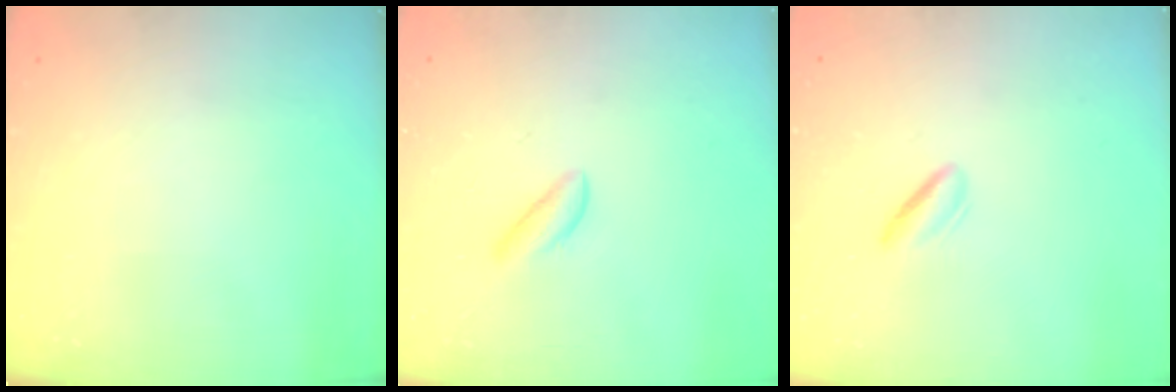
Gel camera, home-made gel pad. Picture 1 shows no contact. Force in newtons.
{"total": 2.7, "press": 2.7, "slide": 0.3}
{"total": 1.4, "press": 1.2, "slide": 0.6}